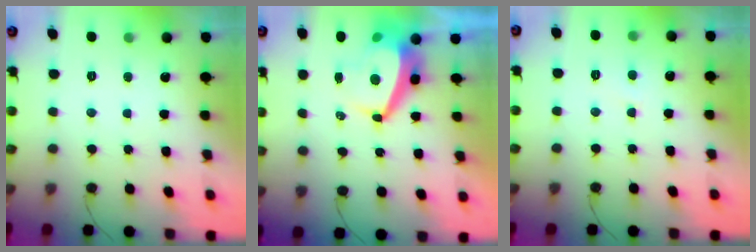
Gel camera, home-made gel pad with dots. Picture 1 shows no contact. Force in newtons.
{"total": 7.3, "press": 7.2, "slide": 1.0}
{"total": 3.2, "press": 3.2, "slide": 0.3}